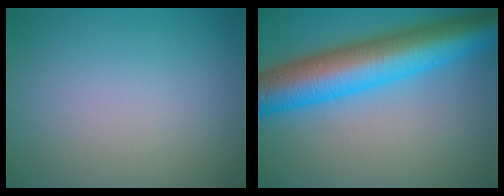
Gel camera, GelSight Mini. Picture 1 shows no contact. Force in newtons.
{"total": 11.0, "press": 11.0, "slide": 0.2}